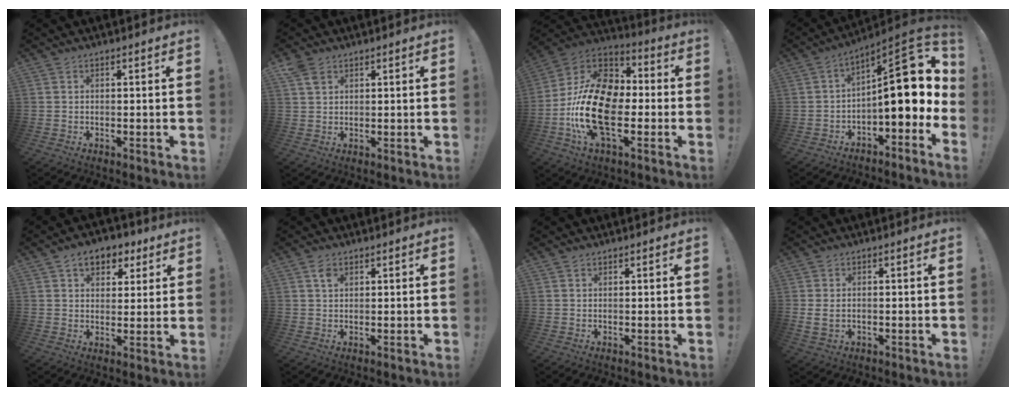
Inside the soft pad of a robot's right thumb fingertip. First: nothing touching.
{"total": 3.9, "force": [2.5, 2.4, 2.0], "torque": [-0.033, -0.010, 0.047]}
{"total": 22.8, "force": [-5.1, 13.6, 17.5], "torque": [-0.352, 0.034, -0.079]}
{"total": 18.1, "force": [1.2, 6.8, 16.8], "torque": [-0.236, -0.004, 0.027]}
{"total": 8.7, "force": [4.3, 6.1, 4.3], "torque": [-0.054, -0.015, 0.080]}
{"total": 2.9, "force": [1.5, 1.8, 1.7], "torque": [-0.027, -0.002, 0.026]}
{"total": 0.7, "force": [0.5, 0.3, 0.2], "torque": [-0.003, 0.000, 0.011]}
{"total": 3.0, "force": [0.7, 2.0, 2.1], "torque": [-0.030, 0.001, 0.013]}